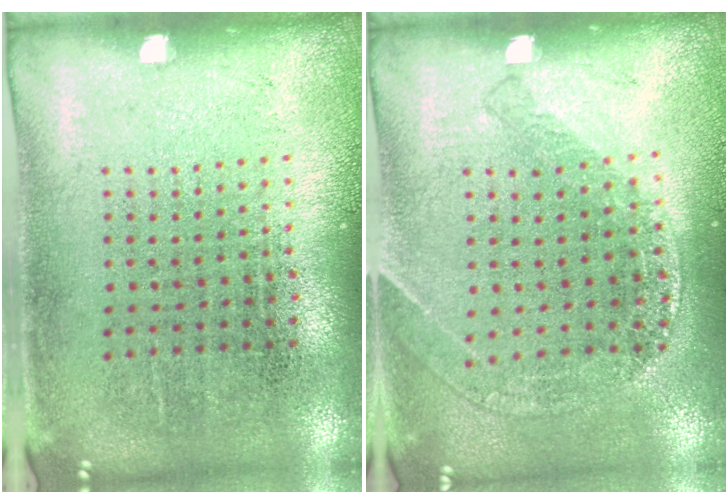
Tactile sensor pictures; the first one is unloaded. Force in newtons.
{"total": 1.3, "press": 1.3, "slide": 0.1}